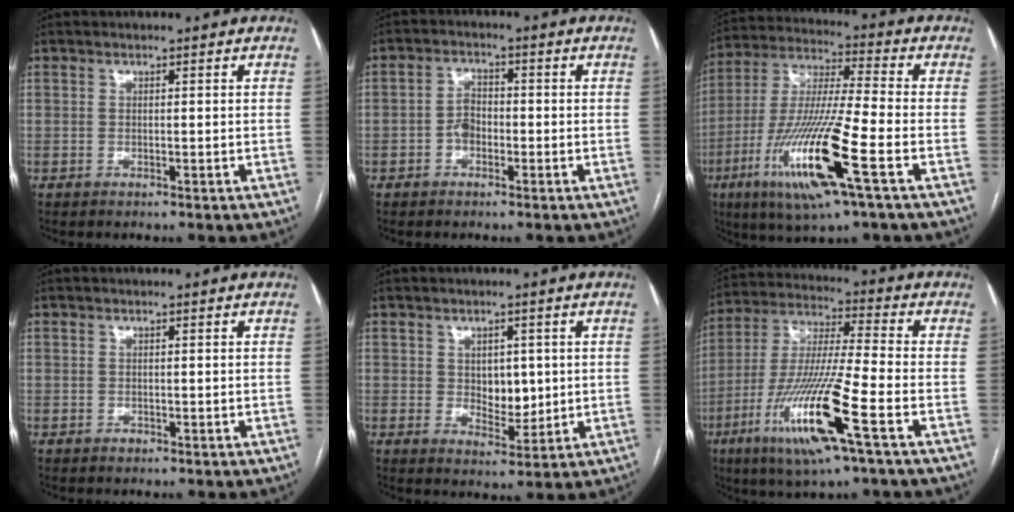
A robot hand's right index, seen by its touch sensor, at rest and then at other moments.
{"total": 3.1, "force": [-1.2, 2.1, 2.0], "torque": [-0.034, 0.011, -0.025]}
{"total": 18.1, "force": [-7.0, 0.8, 16.7], "torque": [-0.350, -0.025, -0.132]}
{"total": 0.0}
{"total": 4.7, "force": [0.7, 2.8, 3.7], "torque": [-0.049, -0.003, 0.019]}
{"total": 17.2, "force": [-7.2, 0.5, 15.6], "torque": [-0.325, -0.023, -0.135]}